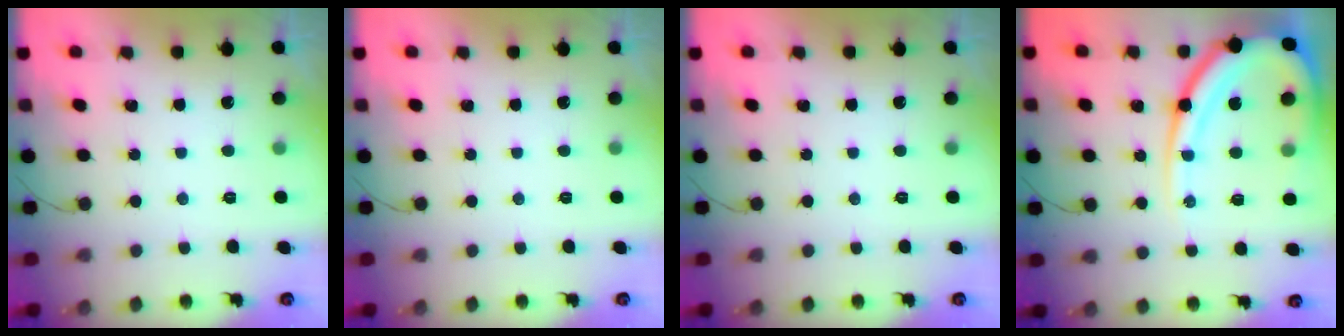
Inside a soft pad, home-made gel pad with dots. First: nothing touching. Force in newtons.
{"total": 0.0}
{"total": 0.0}
{"total": 19.1, "press": 19.0, "slide": 1.6}